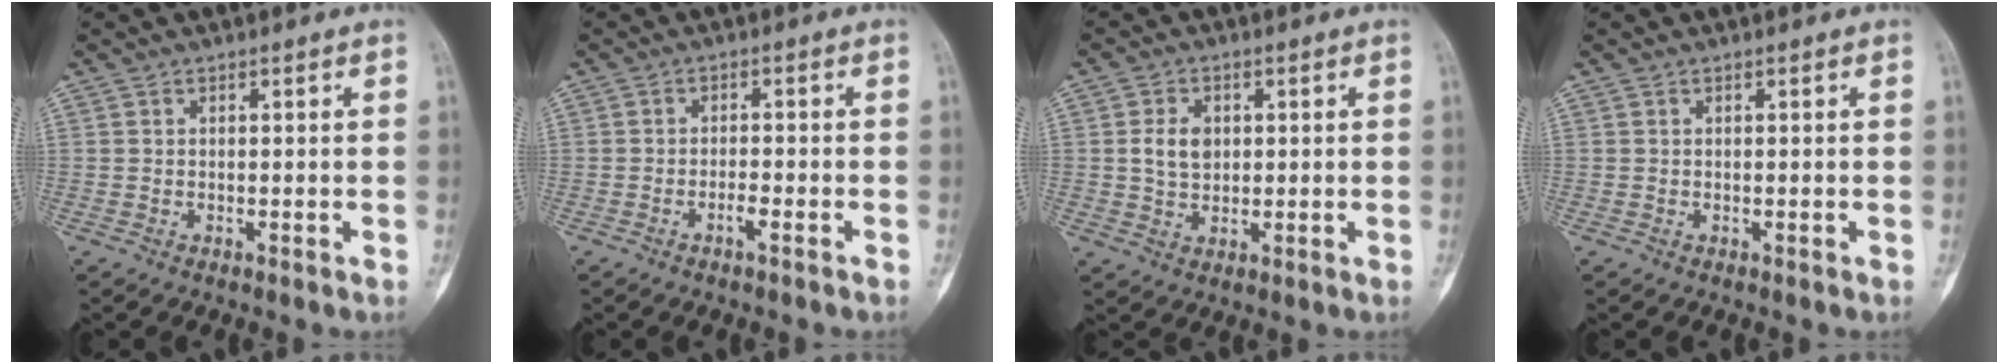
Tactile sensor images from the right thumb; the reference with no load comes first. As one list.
[{"total": 2.3, "force": [-1.3, 0.4, 1.8], "torque": [-0.037, 0.007, -0.026]}, {"total": 5.2, "force": [0.8, 3.8, 3.4], "torque": [-0.044, 0.000, 0.016]}, {"total": 0.0}]